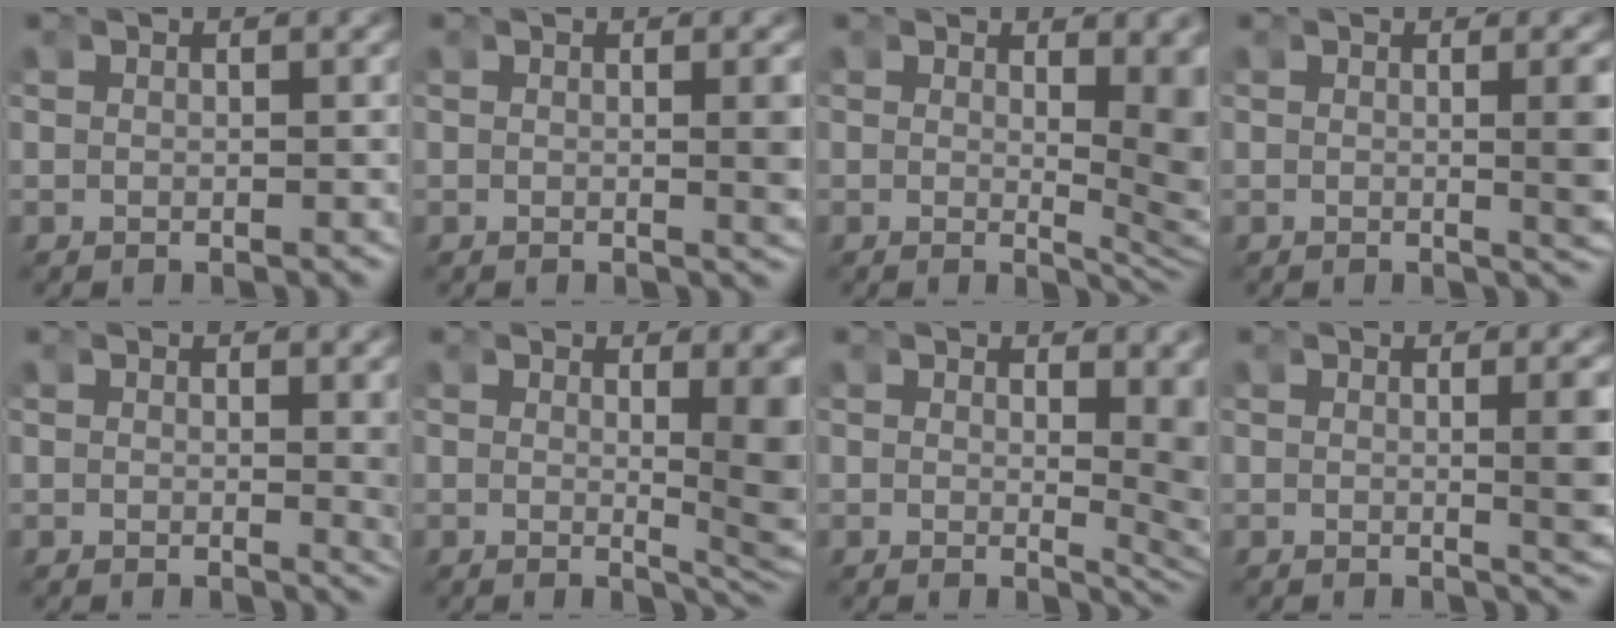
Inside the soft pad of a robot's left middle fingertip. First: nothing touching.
{"total": 1.2, "force": [0.0, -0.2, 1.2], "torque": [-0.009, -0.005, 0.000]}
{"total": 5.3, "force": [0.2, 1.3, 5.2], "torque": [-0.055, -0.025, 0.010]}
{"total": 2.3, "force": [-0.1, 0.0, 2.3], "torque": [-0.027, -0.005, -0.002]}
{"total": 1.4, "force": [0.2, 0.1, 1.3], "torque": [-0.011, -0.008, 0.004]}
{"total": 5.5, "force": [0.0, 0.8, 5.4], "torque": [-0.062, -0.017, 0.004]}
{"total": 3.8, "force": [0.2, 0.9, 3.7], "torque": [-0.035, -0.019, 0.008]}
{"total": 2.5, "force": [-0.1, 0.0, 2.5], "torque": [-0.029, -0.005, -0.001]}